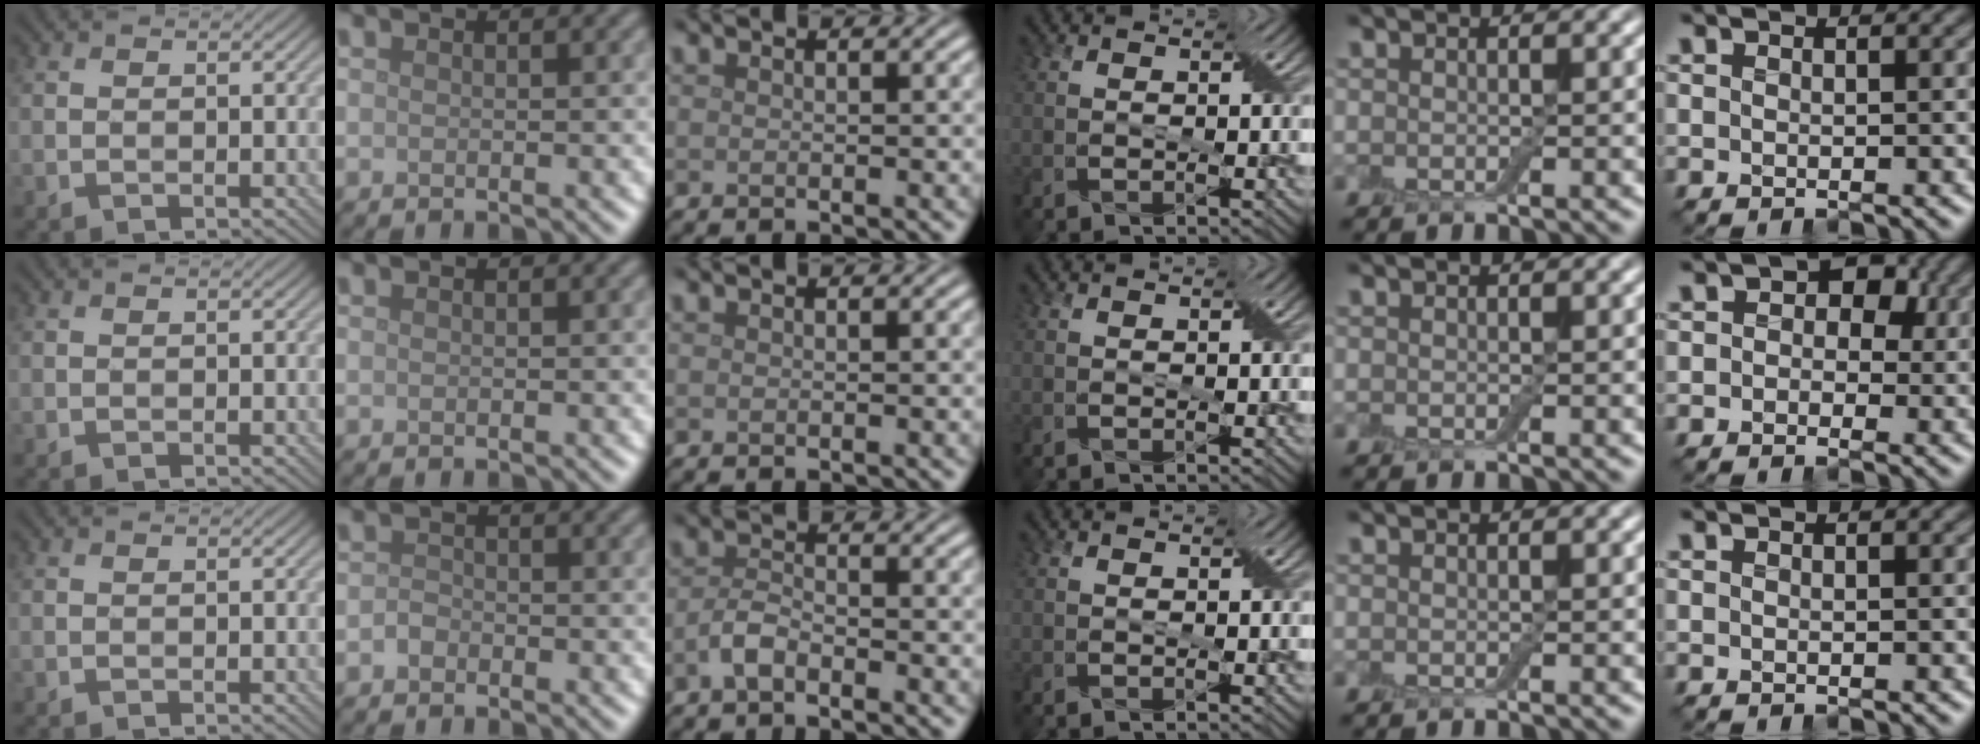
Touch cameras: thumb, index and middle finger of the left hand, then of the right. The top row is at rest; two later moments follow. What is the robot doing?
{"motion": "extract", "object": "drawer"}